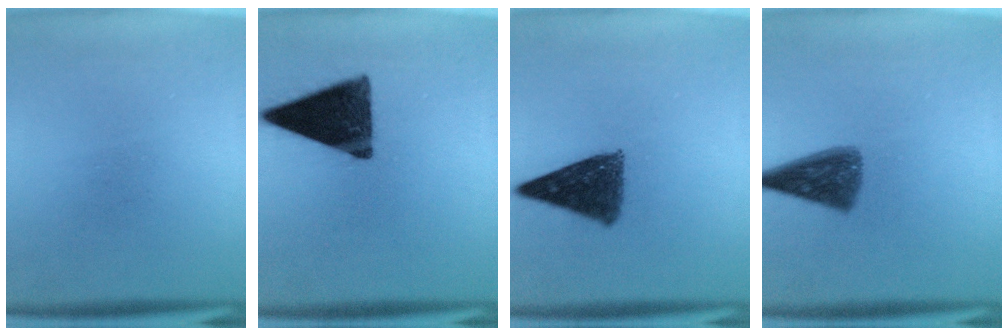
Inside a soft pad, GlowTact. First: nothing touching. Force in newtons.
{"total": 14.8}
{"total": 10.1}
{"total": 8.3}